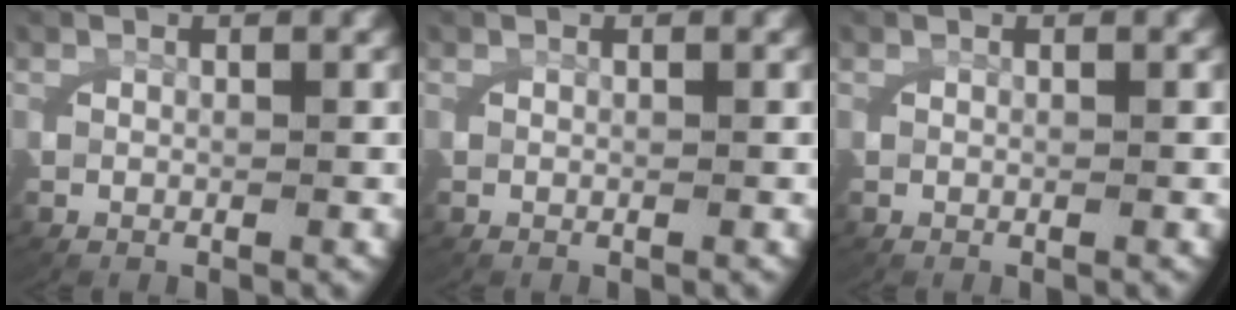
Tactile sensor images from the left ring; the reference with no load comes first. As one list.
[{"total": 0.0}, {"total": 0.0}]